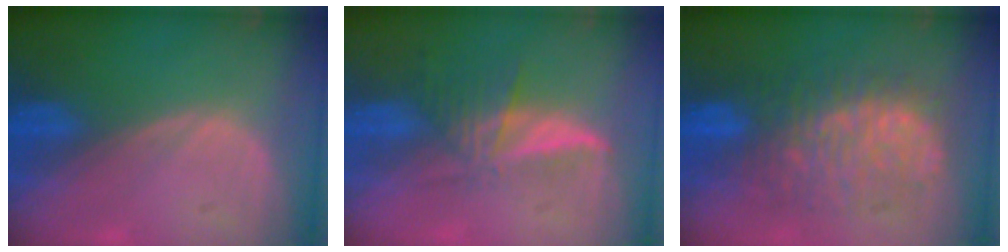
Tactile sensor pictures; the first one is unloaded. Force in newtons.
{"total": 6.0, "press": 5.3, "slide": 2.8}
{"total": 11.0, "press": 10.9, "slide": 1.3}